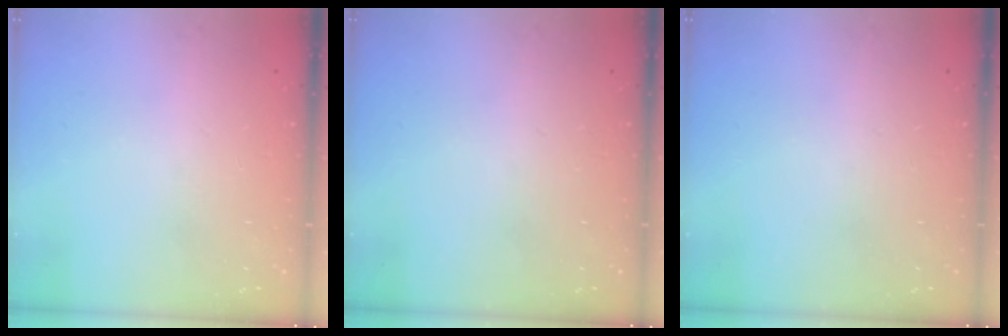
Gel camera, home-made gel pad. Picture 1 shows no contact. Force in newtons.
{"total": 0.0}
{"total": 0.0}